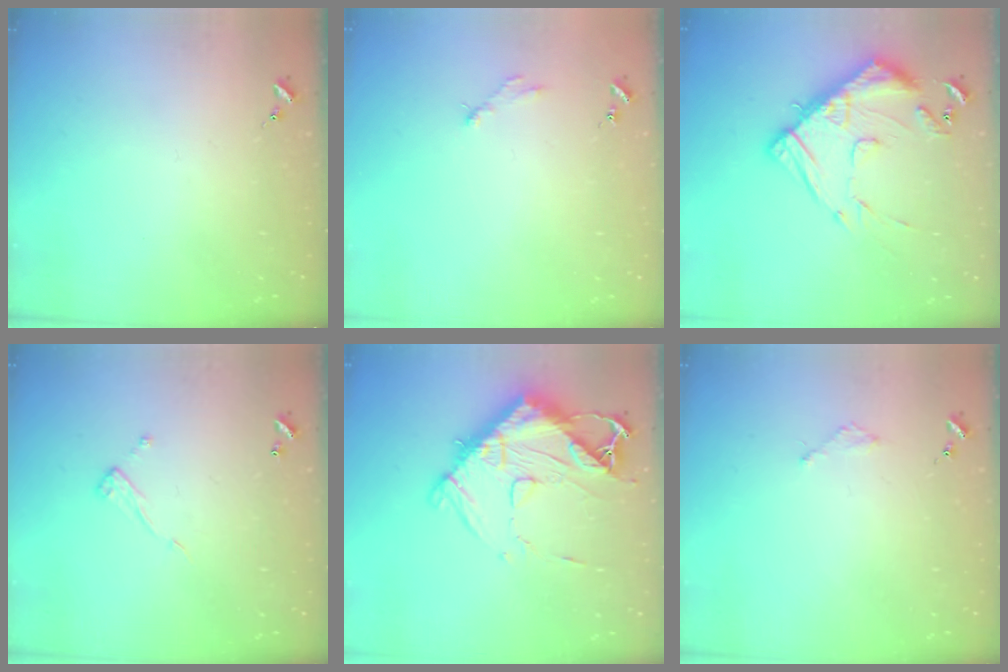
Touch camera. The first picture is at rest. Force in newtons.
{"total": 2.8, "press": 2.8, "slide": 0.4}
{"total": 16.6, "press": 16.6, "slide": 1.4}
{"total": 7.0, "press": 7.0, "slide": 0.4}
{"total": 15.6, "press": 15.6, "slide": 1.1}
{"total": 2.0, "press": 2.0, "slide": 0.3}